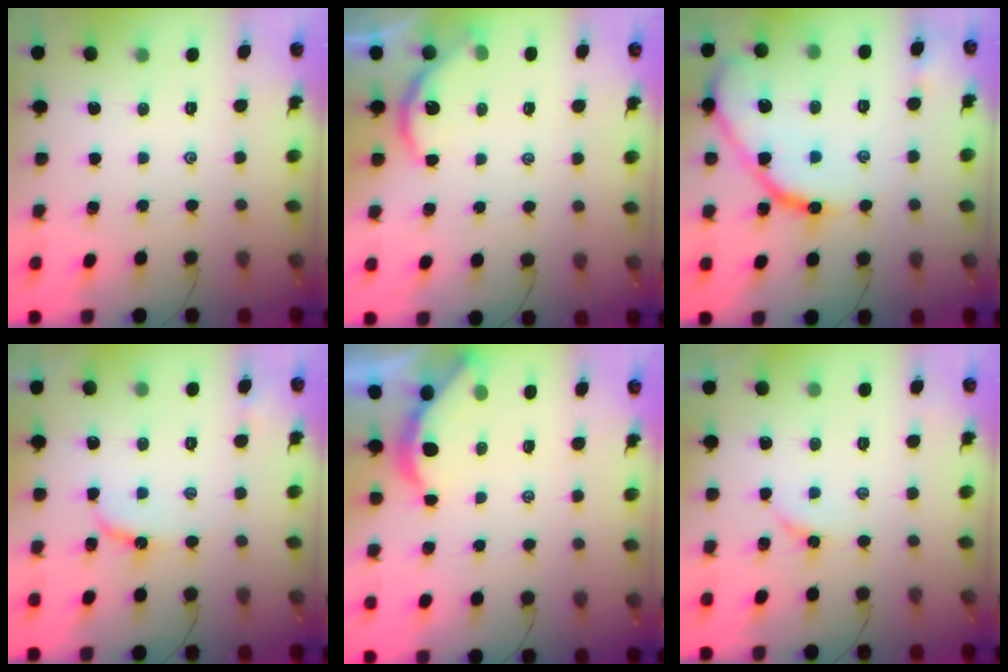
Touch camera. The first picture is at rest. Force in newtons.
{"total": 3.2, "press": 3.1, "slide": 0.4}
{"total": 14.8, "press": 14.8, "slide": 1.1}
{"total": 6.8, "press": 6.7, "slide": 0.6}
{"total": 2.9, "press": 2.9, "slide": 0.2}
{"total": 2.9, "press": 2.9, "slide": 0.3}